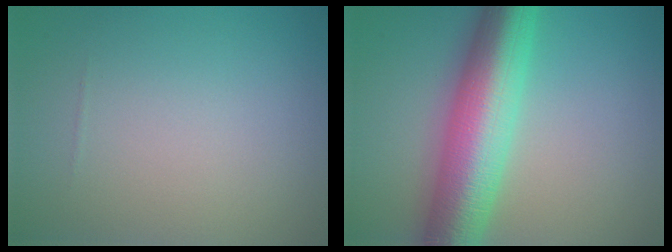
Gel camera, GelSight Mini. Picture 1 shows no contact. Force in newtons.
{"total": 10.4, "press": 10.4, "slide": 0.1}